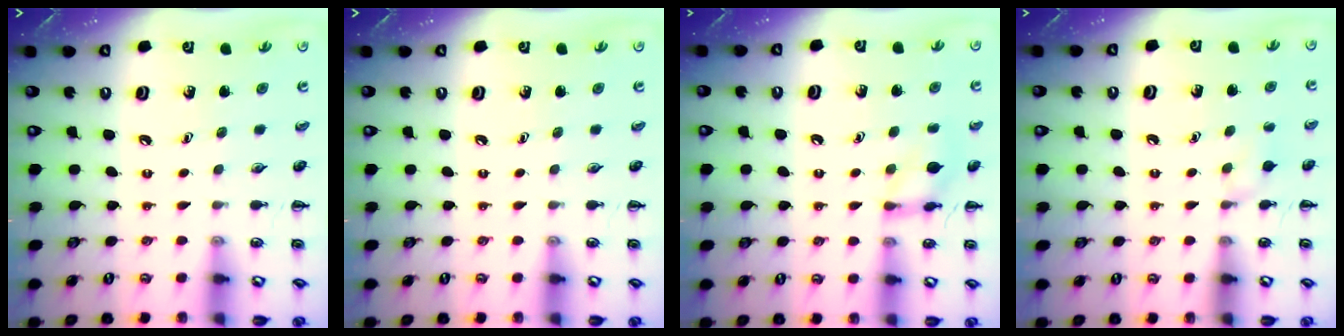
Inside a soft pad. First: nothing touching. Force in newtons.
{"total": 0.0}
{"total": 10.4, "press": 10.4, "slide": 0.5}
{"total": 6.6, "press": 6.2, "slide": 2.3}